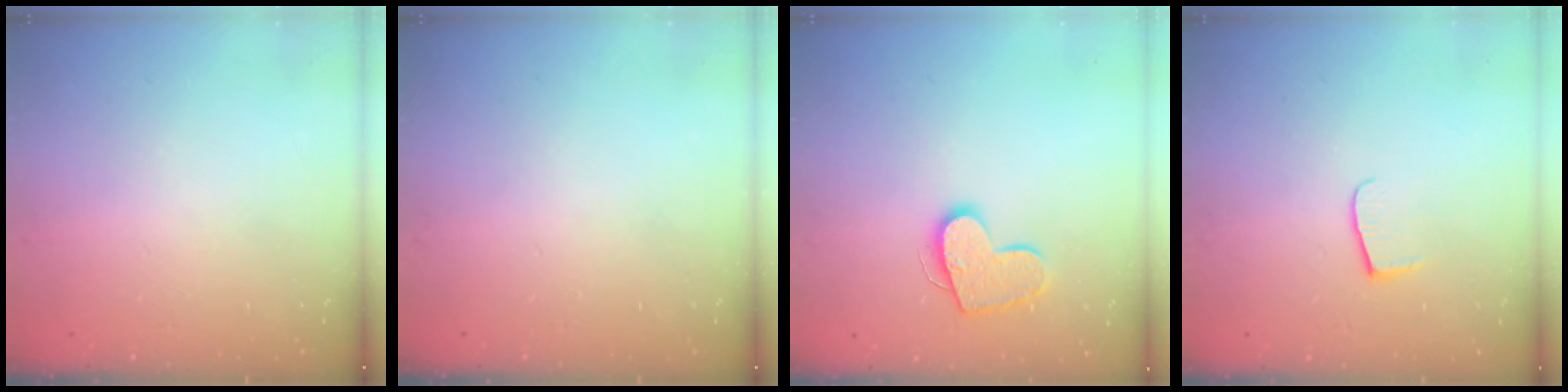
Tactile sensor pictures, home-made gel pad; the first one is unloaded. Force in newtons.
{"total": 0.0}
{"total": 12.4, "press": 12.4, "slide": 0.7}
{"total": 6.2, "press": 6.1, "slide": 0.6}